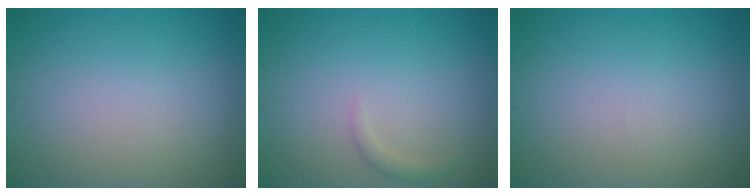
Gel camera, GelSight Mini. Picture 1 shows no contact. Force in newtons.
{"total": 1.0, "press": 0.9, "slide": 0.1}
{"total": 0.0}